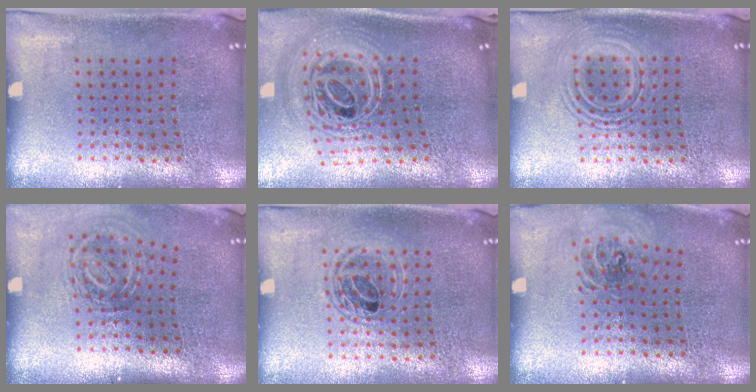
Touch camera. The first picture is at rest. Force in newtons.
{"total": 2.9, "press": 2.0, "slide": 2.1}
{"total": 2.8, "press": 2.7, "slide": 0.5}
{"total": 1.9, "press": 1.2, "slide": 1.4}
{"total": 1.4, "press": 1.2, "slide": 0.6}
{"total": 0.8, "press": 0.8, "slide": 0.1}